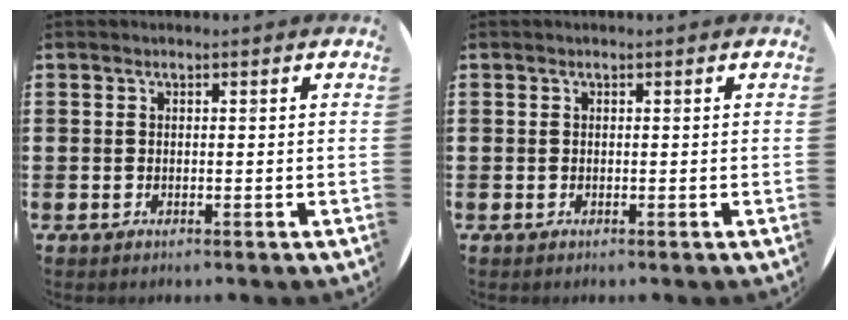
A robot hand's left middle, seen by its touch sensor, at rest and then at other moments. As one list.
[{"total": 0.0}]